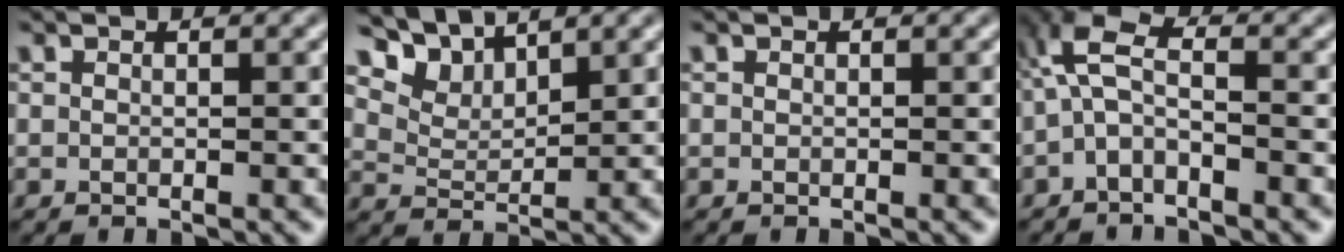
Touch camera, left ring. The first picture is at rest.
{"total": 4.7, "force": [4.2, 1.5, 1.4], "torque": [-0.044, 0.000, 0.079]}
{"total": 0.0}
{"total": 4.0, "force": [-1.0, 1.7, 3.4], "torque": [-0.080, 0.016, -0.033]}